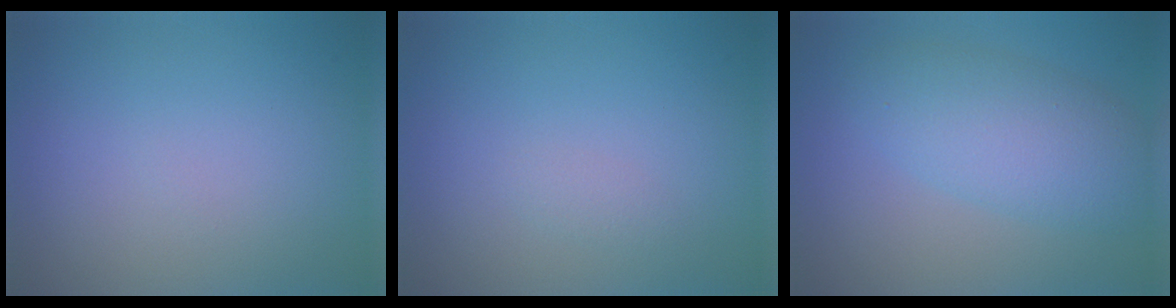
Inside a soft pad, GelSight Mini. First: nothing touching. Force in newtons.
{"total": 0.6, "press": 0.6, "slide": 0.0}
{"total": 4.9, "press": 4.9, "slide": 0.1}